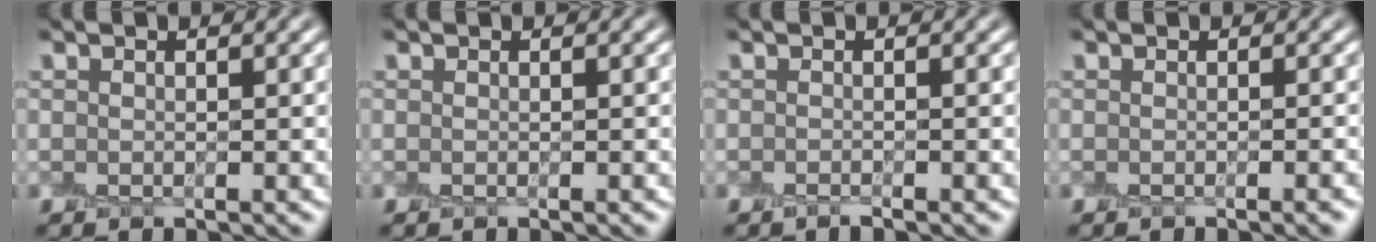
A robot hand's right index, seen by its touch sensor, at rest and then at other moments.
{"total": 0.0}
{"total": 0.6, "force": [-0.5, 0.0, 0.3], "torque": [-0.005, -0.001, -0.010]}
{"total": 1.4, "force": [-0.7, 0.3, 1.2], "torque": [-0.008, -0.002, -0.011]}